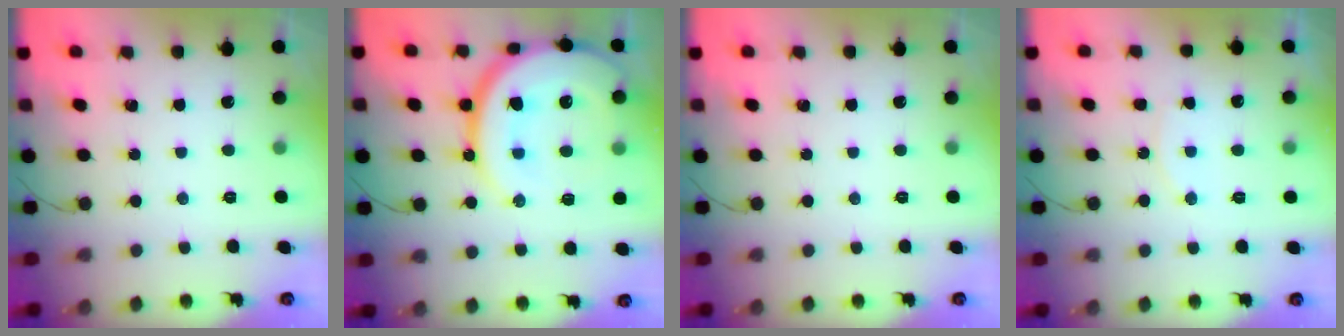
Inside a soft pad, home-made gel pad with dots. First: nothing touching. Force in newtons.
{"total": 24.4, "press": 24.3, "slide": 2.5}
{"total": 0.0}
{"total": 7.3, "press": 7.3, "slide": 0.4}